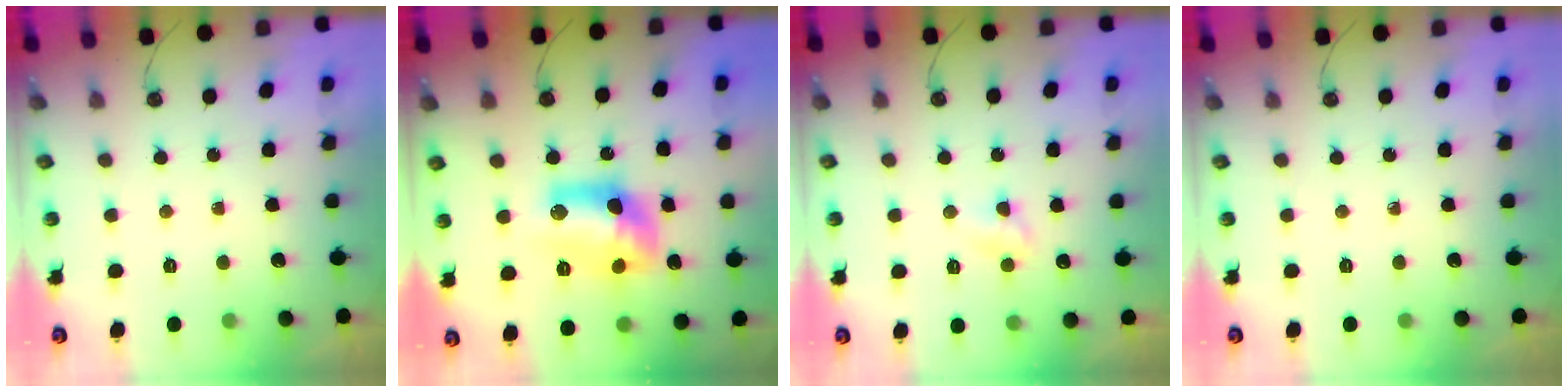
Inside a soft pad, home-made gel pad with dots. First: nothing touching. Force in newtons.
{"total": 12.2, "press": 12.2, "slide": 0.7}
{"total": 3.9, "press": 3.8, "slide": 0.4}
{"total": 0.0}